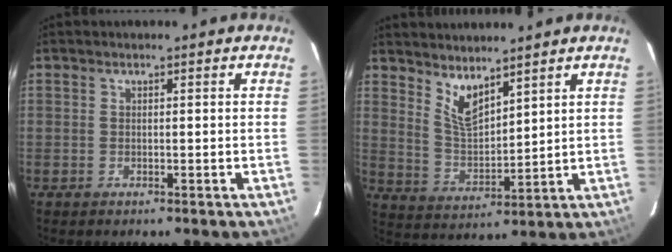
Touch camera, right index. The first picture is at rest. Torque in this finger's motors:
{"motor_torque": [0.08, 0.12, 0.06, 0.03]}